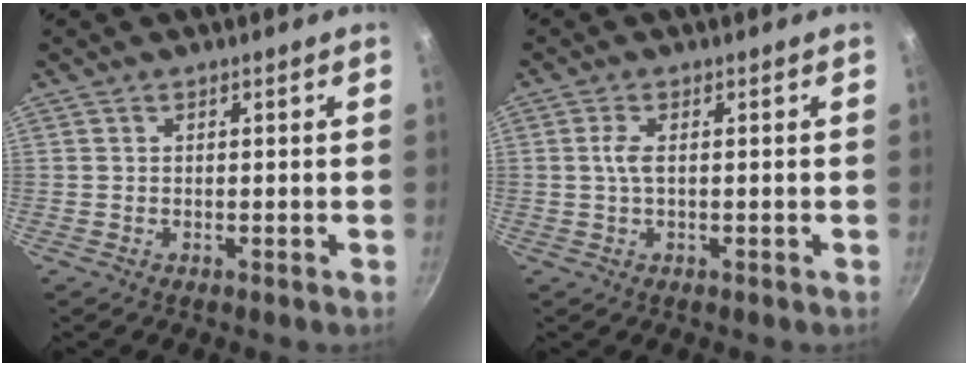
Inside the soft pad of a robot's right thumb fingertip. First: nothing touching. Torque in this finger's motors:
{"motor_torque": [0.91, 0.31, 0.53, -0.40, 0.02]}